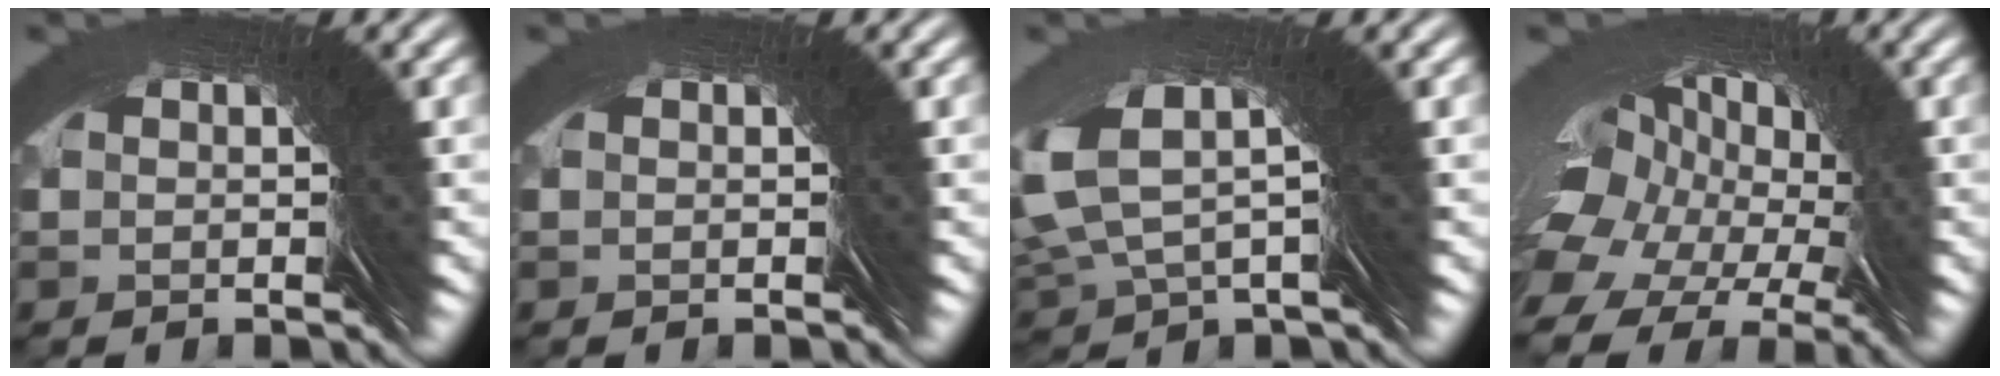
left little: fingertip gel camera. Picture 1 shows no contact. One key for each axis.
{"total": 0.0}
{"total": 3.3, "fx": 2.7, "fy": 0.5, "fz": 1.8, "tx": -0.044, "ty": 0.028, "tz": 0.032}
{"total": 6.4, "fx": 2.5, "fy": 4.6, "fz": 3.6, "tx": -0.035, "ty": 0.024, "tz": 0.019}